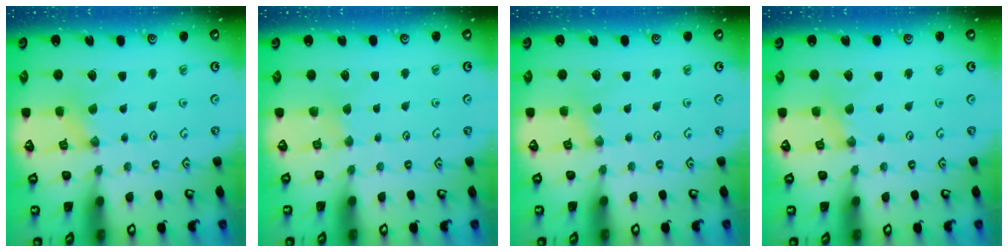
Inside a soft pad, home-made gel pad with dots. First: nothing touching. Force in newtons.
{"total": 1.9, "press": 1.9, "slide": 0.4}
{"total": 0.6, "press": 0.6, "slide": 0.1}
{"total": 2.5, "press": 2.4, "slide": 0.4}